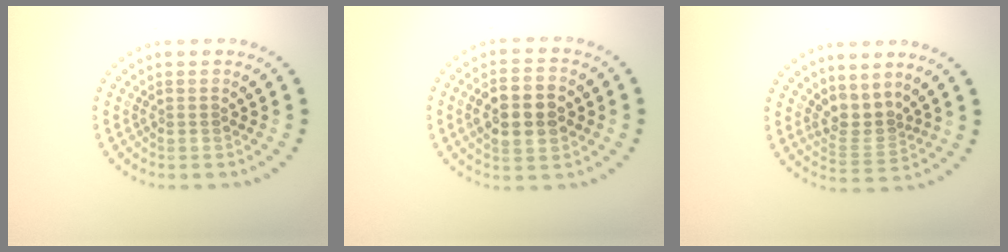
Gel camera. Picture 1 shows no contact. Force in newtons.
{"total": 4.9, "press": 4.9, "slide": 0.4}
{"total": 2.6, "press": 1.9, "slide": 1.8}